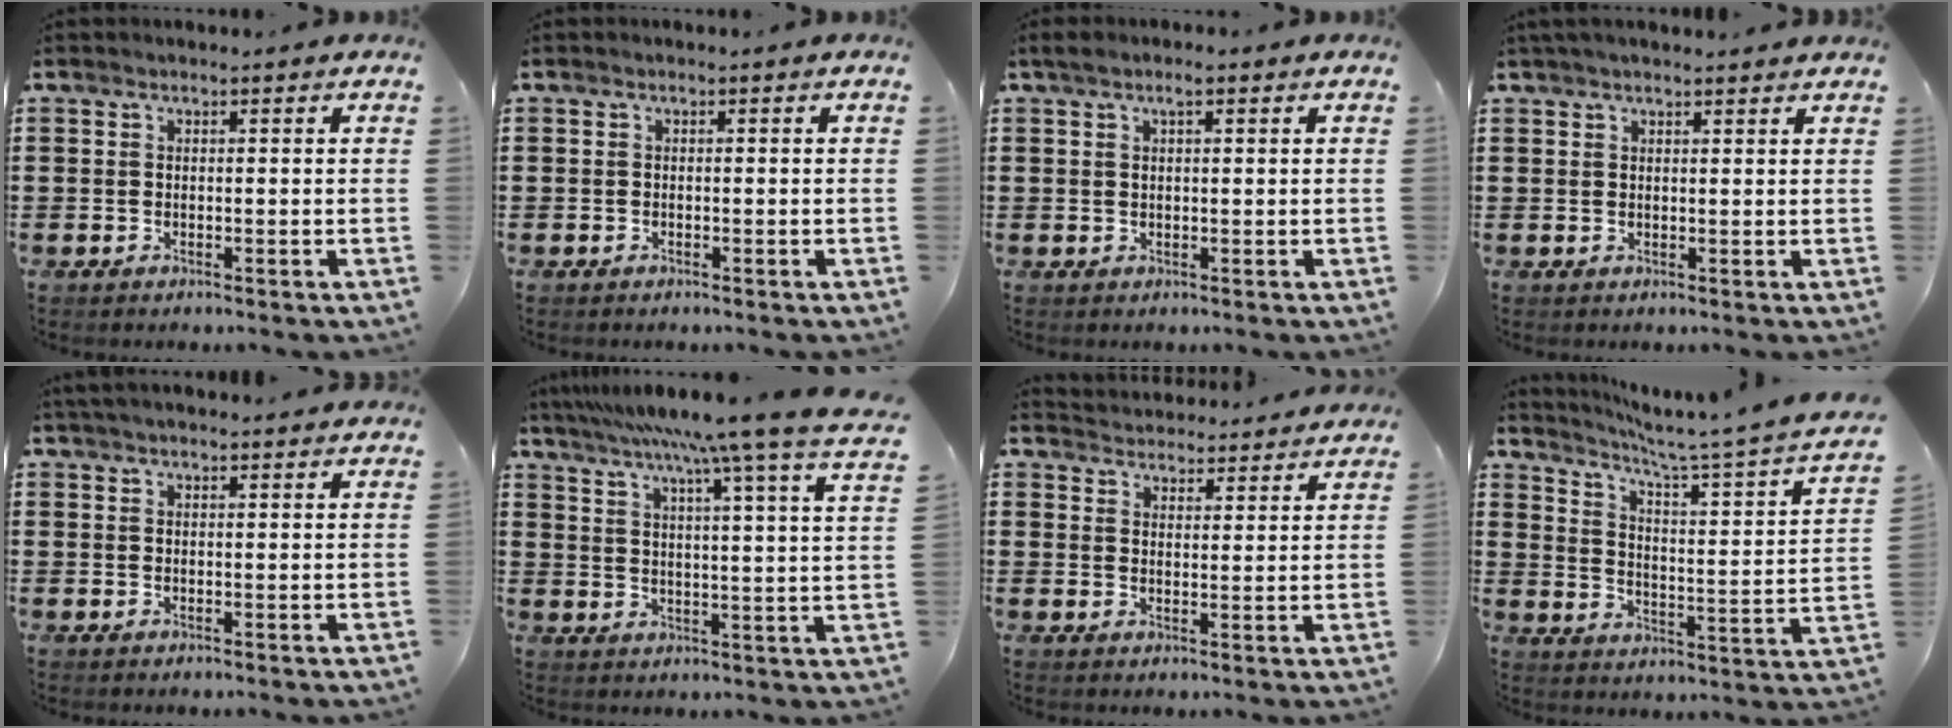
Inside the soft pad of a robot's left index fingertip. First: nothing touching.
{"total": 0.0}
{"total": 2.0, "force": [1.0, 0.5, 1.7], "torque": [-0.026, 0.000, 0.014]}
{"total": 1.8, "force": [1.7, 0.1, 0.5], "torque": [-0.014, 0.002, 0.032]}
{"total": 2.3, "force": [2.3, 0.0, 0.4], "torque": [-0.014, 0.001, 0.045]}
{"total": 9.1, "force": [7.9, -2.0, 4.2], "torque": [-0.097, -0.067, 0.123]}
{"total": 4.0, "force": [3.9, -0.3, -0.7], "torque": [-0.005, -0.028, 0.068]}
{"total": 4.2, "force": [3.0, -0.9, 2.8], "torque": [-0.069, -0.042, 0.036]}